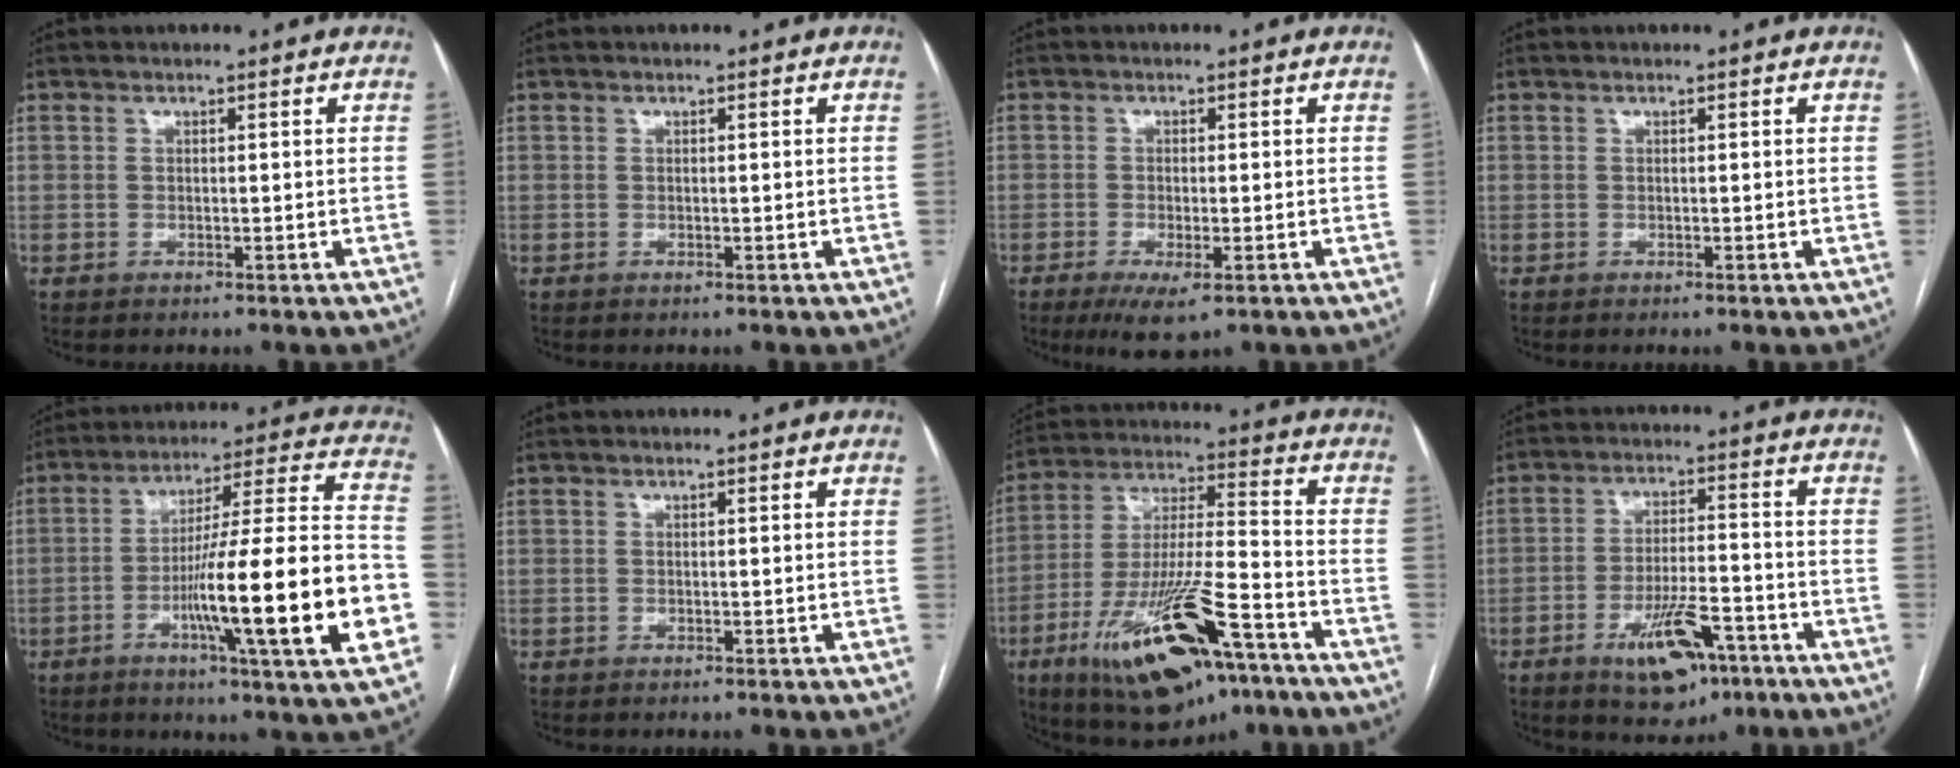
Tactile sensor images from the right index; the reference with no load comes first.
{"total": 0.0}
{"total": 4.9, "force": [-2.6, 1.3, 3.9], "torque": [-0.067, -0.011, -0.038]}
{"total": 0.0}
{"total": 23.1, "force": [-6.7, 0.3, 22.1], "torque": [-0.303, -0.003, -0.106]}
{"total": 0.0}
{"total": 21.7, "force": [-12.0, 4.9, 17.4], "torque": [-0.312, -0.025, -0.198]}
{"total": 10.4, "force": [-5.7, 3.7, 7.8], "torque": [-0.133, 0.000, -0.086]}